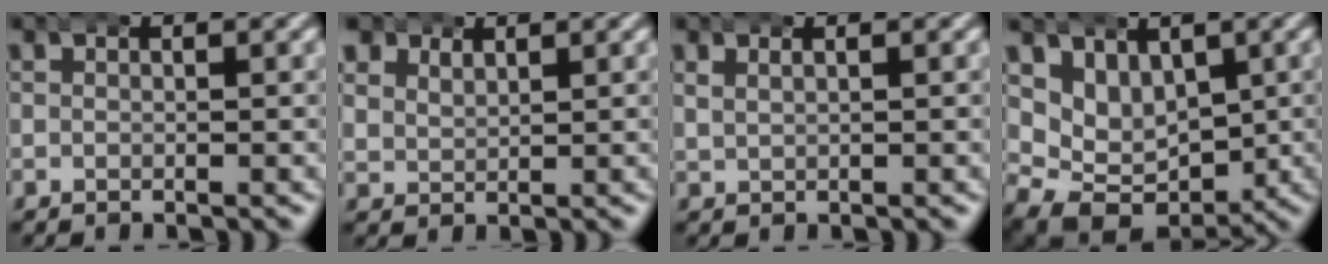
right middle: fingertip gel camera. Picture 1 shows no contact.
{"total": 2.4, "force": [1.8, 1.5, 0.3], "torque": [-0.014, -0.004, 0.037]}
{"total": 1.0, "force": [0.7, 0.6, 0.5], "torque": [-0.005, 0.005, 0.014]}
{"total": 8.7, "force": [0.1, 7.6, 4.2], "torque": [-0.088, -0.036, -0.004]}